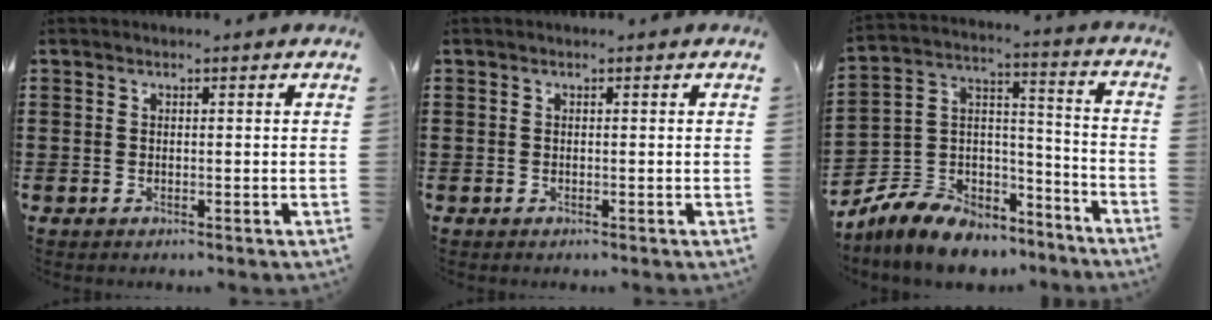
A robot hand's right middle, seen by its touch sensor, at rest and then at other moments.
{"total": 0.0}
{"total": 7.9, "force": [-6.7, 3.9, 1.3], "torque": [-0.050, 0.007, -0.134]}